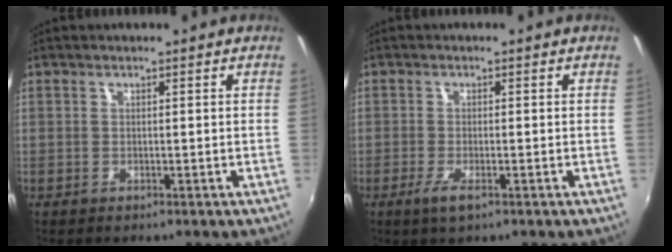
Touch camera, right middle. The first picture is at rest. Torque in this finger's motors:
{"motor_torque": [0.66, -0.64, 0.26, 0.07]}